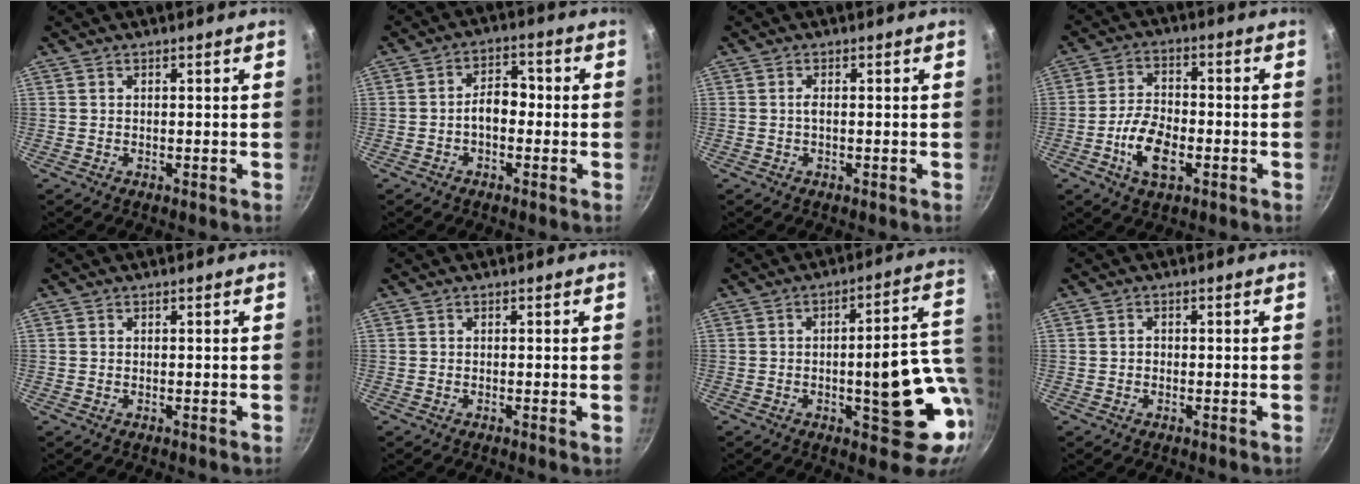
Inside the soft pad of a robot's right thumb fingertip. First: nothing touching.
{"total": 5.4, "force": [-1.1, 3.5, 3.9], "torque": [-0.036, 0.024, -0.027]}
{"total": 0.9, "force": [-0.1, 0.3, 0.9], "torque": [-0.019, 0.002, -0.003]}
{"total": 10.4, "force": [-3.8, 5.5, 8.0], "torque": [-0.142, 0.027, -0.075]}
{"total": 0.0}
{"total": 0.5, "force": [-0.1, 0.0, 0.5], "torque": [-0.005, -0.002, -0.005]}
{"total": 18.5, "force": [-2.8, 7.2, 16.8], "torque": [-0.168, 0.018, -0.034]}
{"total": 0.9, "force": [-0.2, 0.8, 0.3], "torque": [-0.003, 0.003, -0.005]}